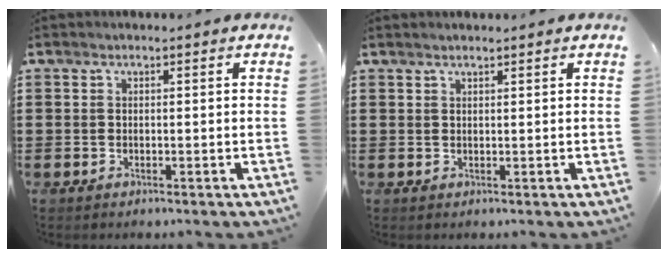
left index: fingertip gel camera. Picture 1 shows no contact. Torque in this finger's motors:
{"motor_torque": [1.15, 0.98, 0.08, -0.01]}